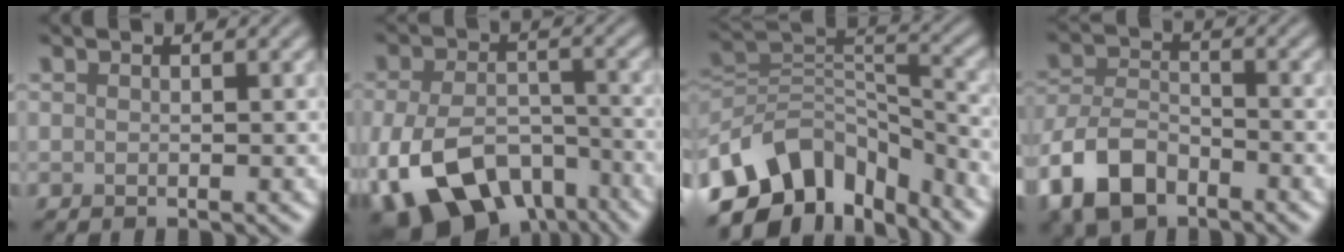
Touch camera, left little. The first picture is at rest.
{"total": 11.7, "force": [-6.4, 6.6, 7.2], "torque": [-0.142, -0.022, -0.106]}
{"total": 10.2, "force": [-6.9, 6.1, 4.3], "torque": [-0.076, 0.013, -0.132]}
{"total": 7.3, "force": [-4.5, 4.1, 4.0], "torque": [-0.085, -0.003, -0.093]}